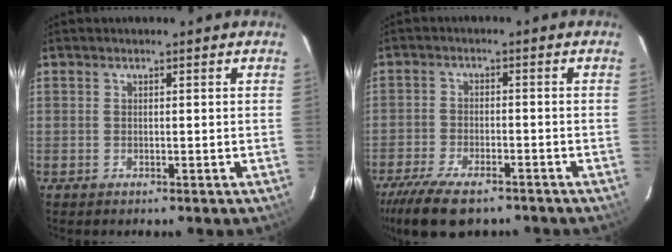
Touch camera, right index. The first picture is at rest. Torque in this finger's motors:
{"motor_torque": [1.30, -0.83, 0.45, 0.12]}